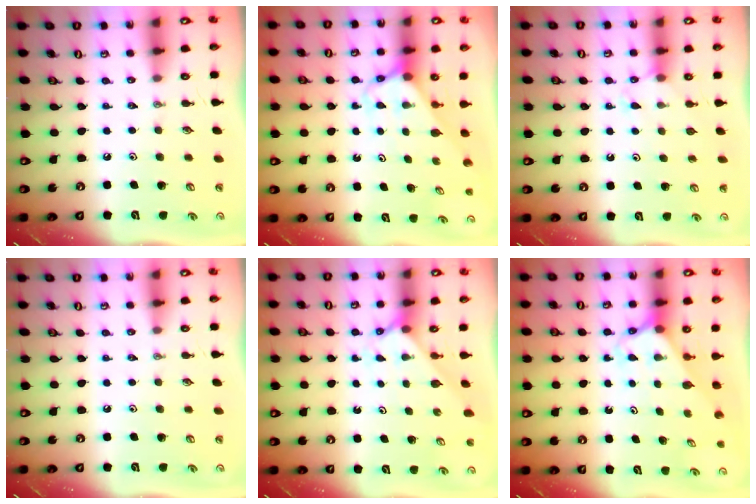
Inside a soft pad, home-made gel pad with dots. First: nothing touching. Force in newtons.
{"total": 3.0, "press": 3.0, "slide": 0.2}
{"total": 6.9, "press": 6.9, "slide": 0.7}
{"total": 0.0}
{"total": 3.5, "press": 3.5, "slide": 0.5}
{"total": 2.6, "press": 2.6, "slide": 0.2}